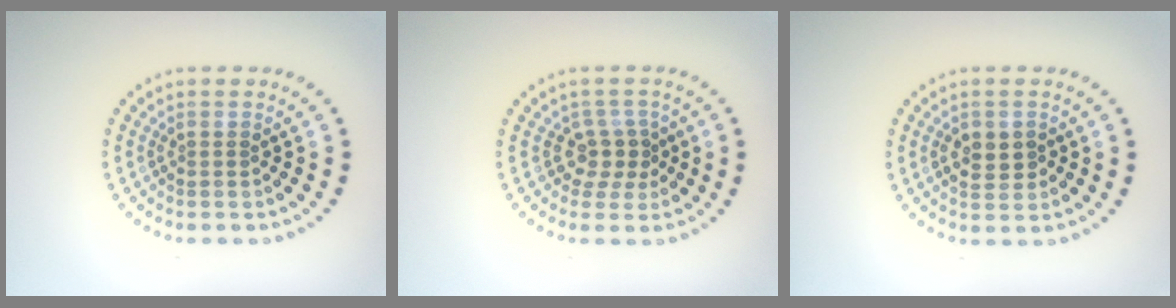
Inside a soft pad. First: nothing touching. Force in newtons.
{"total": 2.5, "press": 1.8, "slide": 1.8}
{"total": 2.4, "press": 2.3, "slide": 0.3}